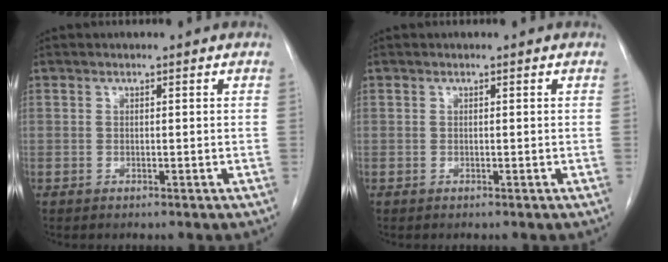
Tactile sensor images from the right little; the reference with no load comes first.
{"total": 0.0}